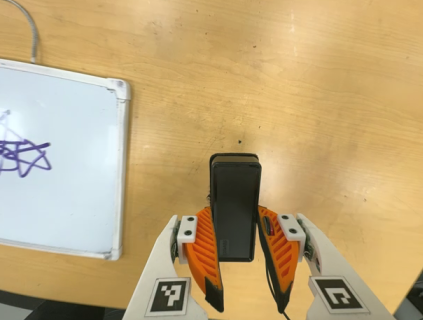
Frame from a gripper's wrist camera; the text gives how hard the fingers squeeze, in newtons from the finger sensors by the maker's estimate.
{"total": 5.5, "left": 3.8, "right": 7.3}